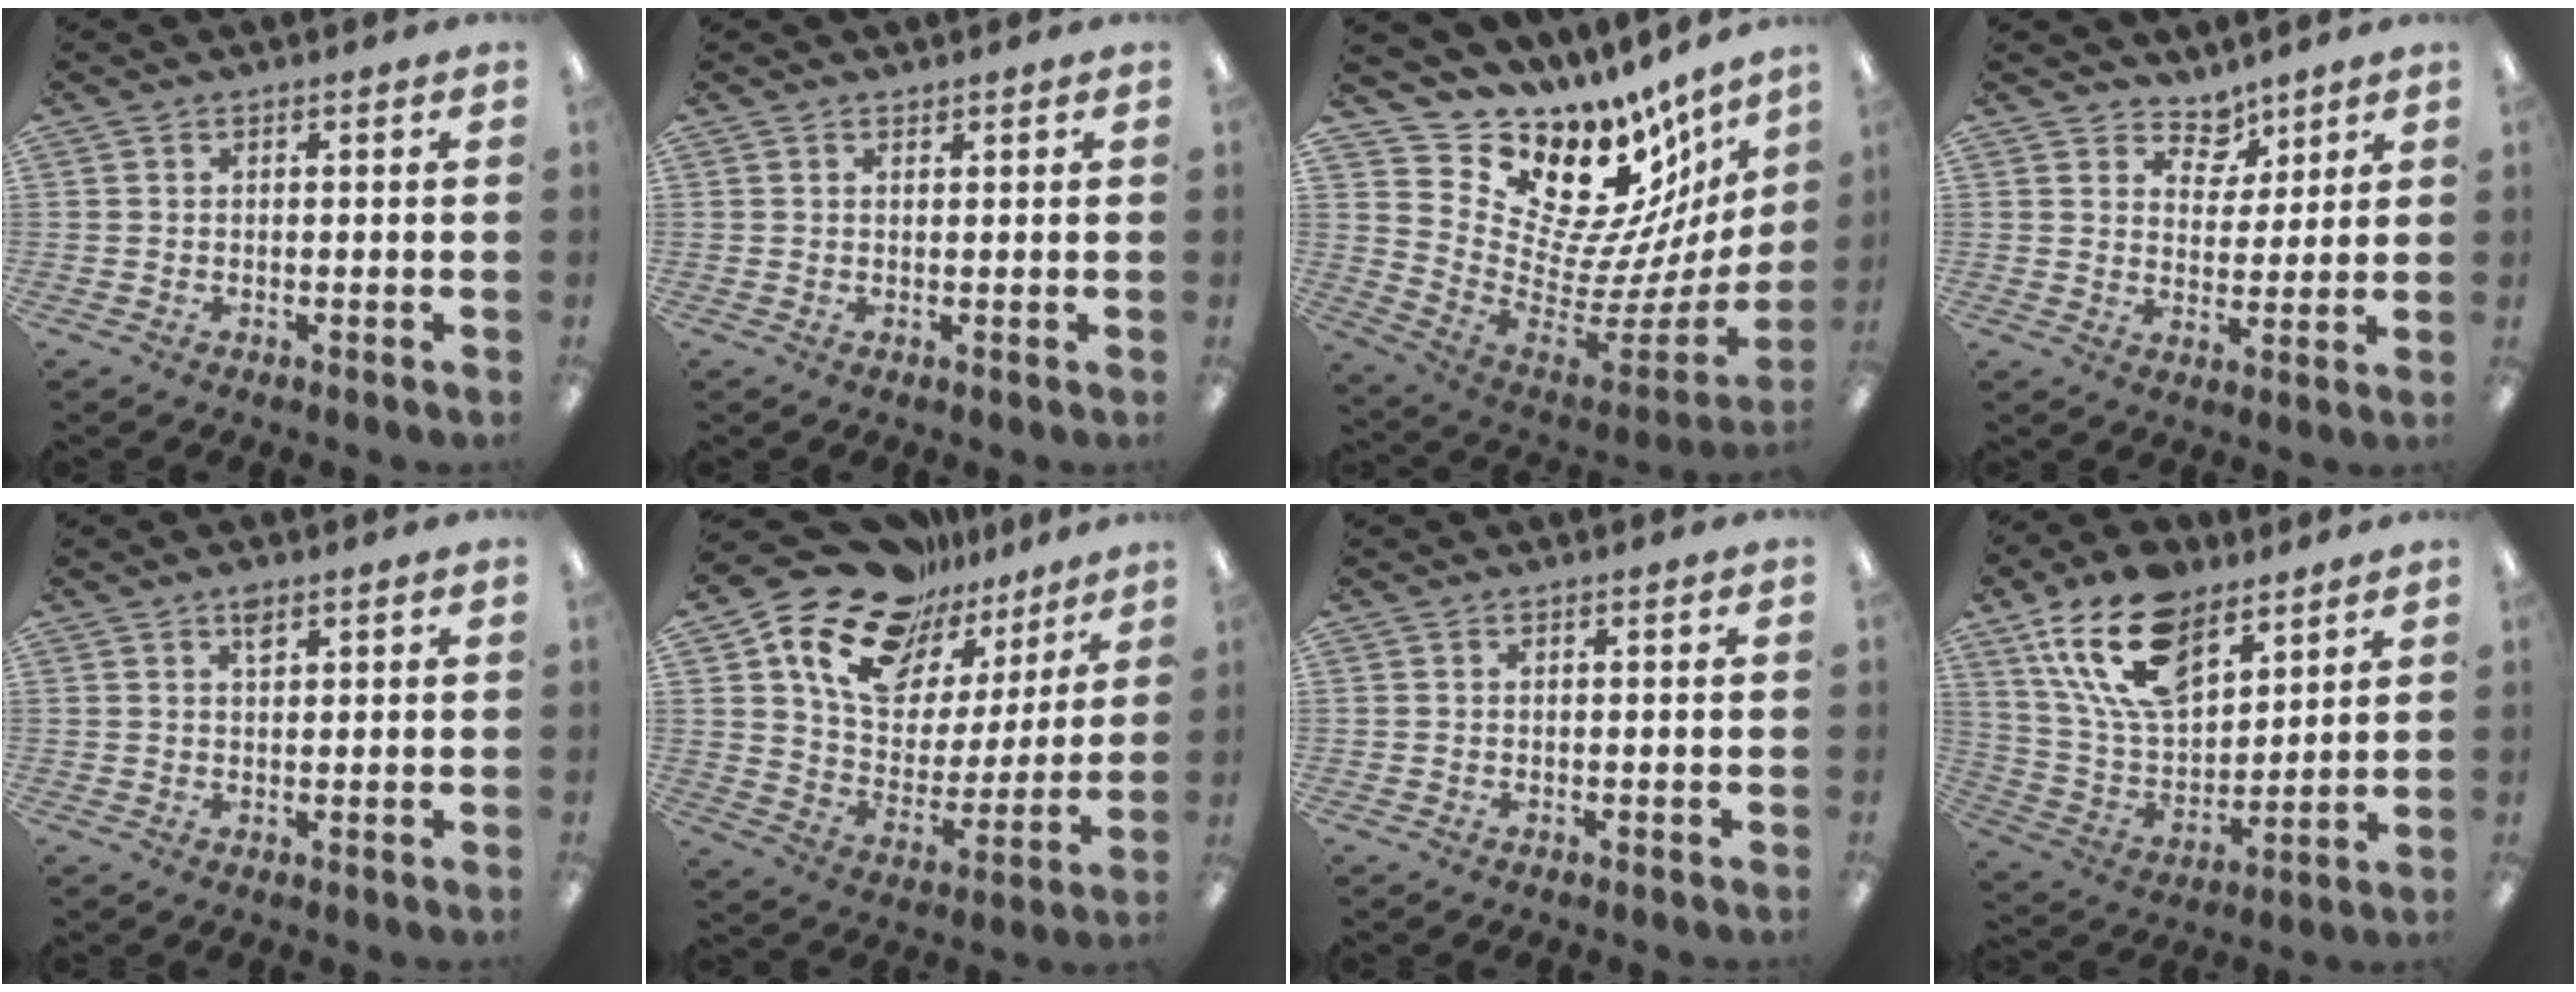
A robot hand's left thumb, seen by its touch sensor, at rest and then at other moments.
{"total": 0.7, "force": [0.7, 0.2, 0.1], "torque": [0.000, -0.004, 0.013]}
{"total": 15.9, "force": [11.1, 9.7, 6.0], "torque": [-0.074, -0.127, 0.213]}
{"total": 6.3, "force": [4.9, 3.8, 0.8], "torque": [-0.007, -0.039, 0.089]}
{"total": 2.4, "force": [1.6, 1.0, 1.4], "torque": [-0.017, -0.008, 0.025]}
{"total": 19.4, "force": [13.4, 11.7, 7.7], "torque": [-0.145, -0.094, 0.240]}
{"total": 0.0}
{"total": 19.6, "force": [11.6, 11.0, 11.4], "torque": [-0.222, -0.043, 0.212]}